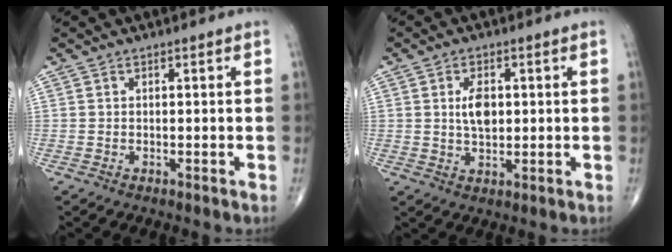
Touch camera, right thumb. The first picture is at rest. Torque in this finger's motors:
{"motor_torque": [0.53, 0.30, 0.42, 0.19, 0.03]}